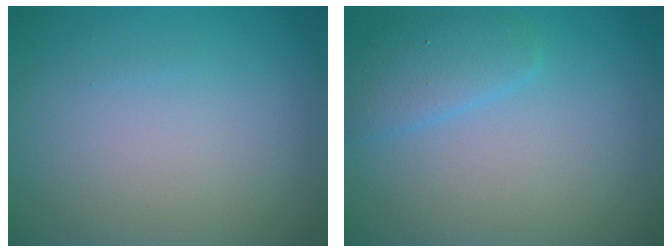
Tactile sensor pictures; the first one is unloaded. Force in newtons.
{"total": 2.3, "press": 2.3, "slide": 0.2}